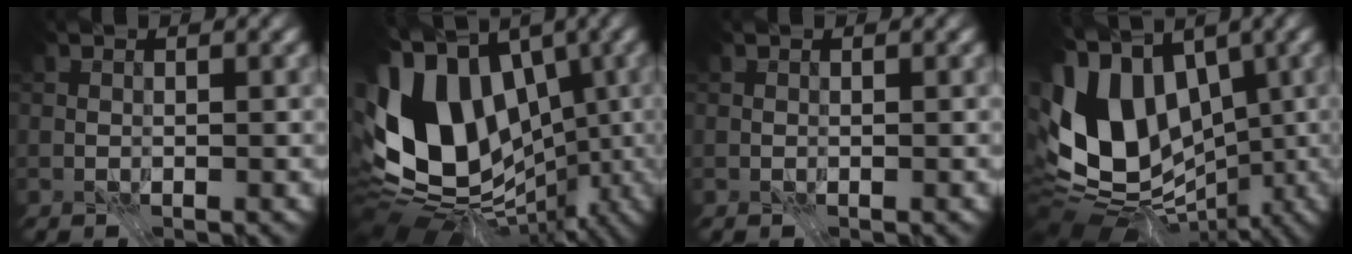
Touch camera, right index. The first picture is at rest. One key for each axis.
{"total": 16.9, "fx": -0.5, "fy": 11.5, "fz": 12.4, "tx": -0.226, "ty": 0.015, "tz": -0.014}
{"total": 0.0}
{"total": 14.6, "fx": -0.4, "fy": 10.0, "fz": 10.6, "tx": -0.210, "ty": 0.007, "tz": -0.008}